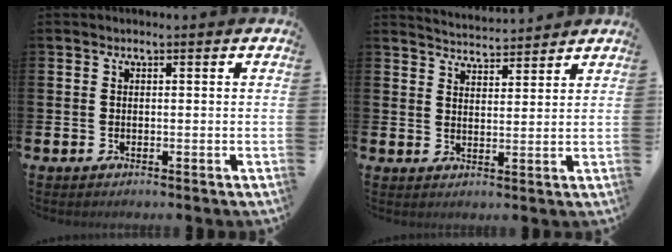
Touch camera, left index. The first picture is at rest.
{"total": 4.2, "force": [4.2, 0.2, -0.4], "torque": [-0.001, -0.028, 0.076]}